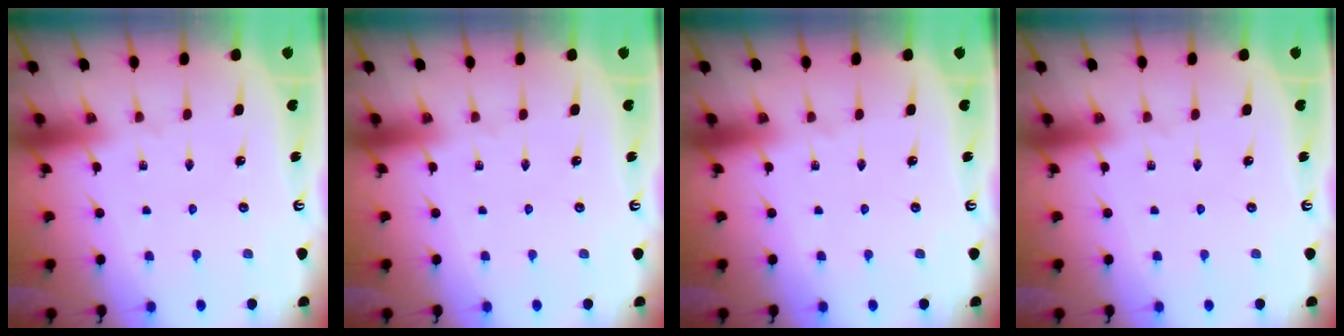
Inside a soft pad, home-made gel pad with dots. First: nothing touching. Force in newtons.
{"total": 0.0}
{"total": 0.0}
{"total": 0.0}